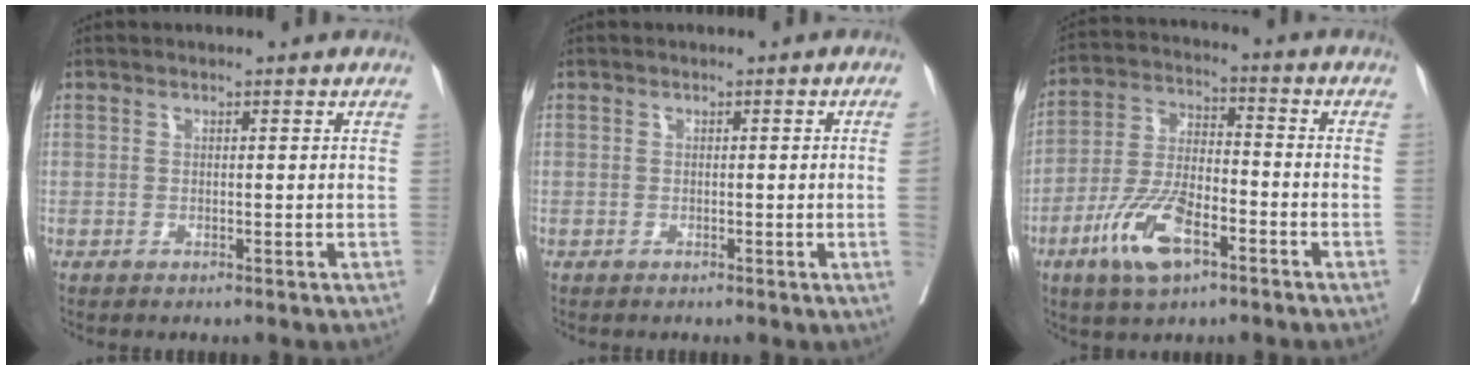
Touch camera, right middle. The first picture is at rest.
{"total": 2.8, "force": [-0.2, -1.1, 2.6], "torque": [-0.040, -0.006, 0.002]}
{"total": 11.3, "force": [-5.7, 4.0, 8.8], "torque": [-0.186, -0.002, -0.108]}